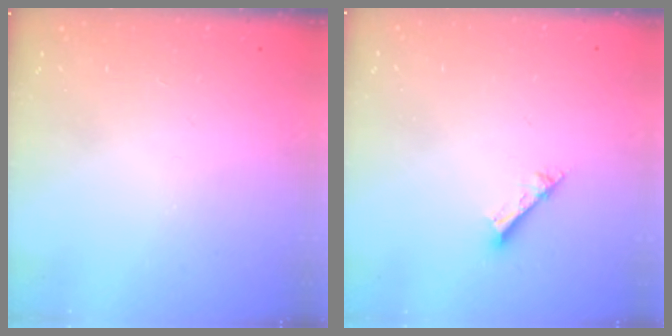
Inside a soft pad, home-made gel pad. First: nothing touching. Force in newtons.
{"total": 2.5, "press": 2.5, "slide": 0.1}